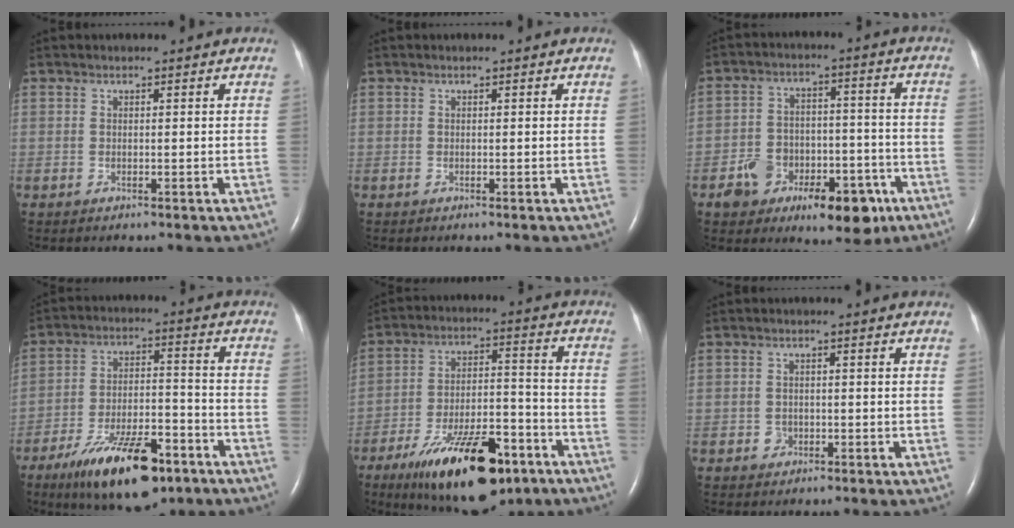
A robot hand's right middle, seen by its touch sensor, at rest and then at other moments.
{"total": 0.0}
{"total": 12.9, "force": [-6.7, 7.3, 8.2], "torque": [-0.116, 0.029, -0.092]}
{"total": 16.0, "force": [-10.1, 5.2, 11.3], "torque": [-0.191, -0.005, -0.166]}
{"total": 19.8, "force": [-12.2, 6.7, 14.1], "torque": [-0.212, 0.002, -0.193]}
{"total": 1.5, "force": [-0.7, 1.3, 0.4], "torque": [-0.004, 0.005, -0.010]}